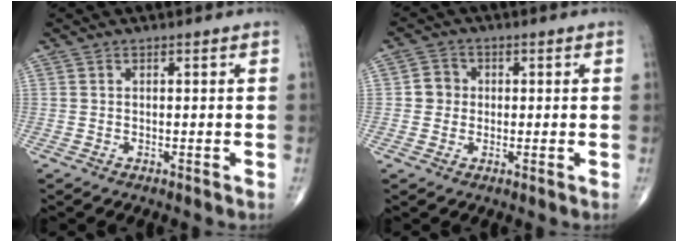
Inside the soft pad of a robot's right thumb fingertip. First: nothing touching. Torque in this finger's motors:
{"motor_torque": [-0.15, 0.14, 0.08, -0.01, 0.01]}